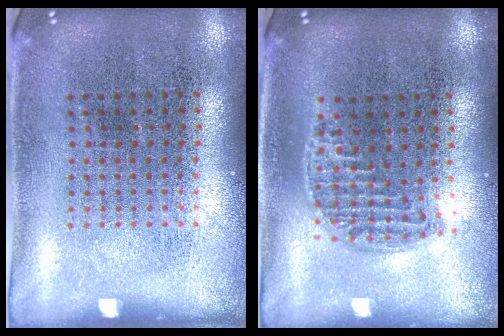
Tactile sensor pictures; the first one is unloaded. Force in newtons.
{"total": 1.2, "press": 1.1, "slide": 0.5}